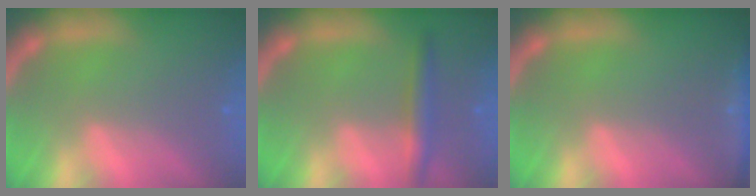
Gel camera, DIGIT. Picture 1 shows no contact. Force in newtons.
{"total": 3.0}
{"total": 2.4}